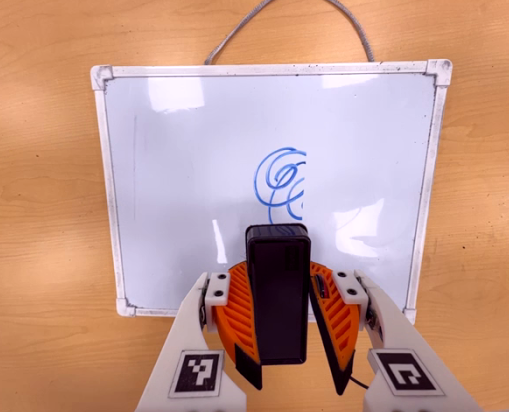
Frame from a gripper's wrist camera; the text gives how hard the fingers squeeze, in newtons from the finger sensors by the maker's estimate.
{"total": 9.0, "left": 9.1, "right": 8.9}